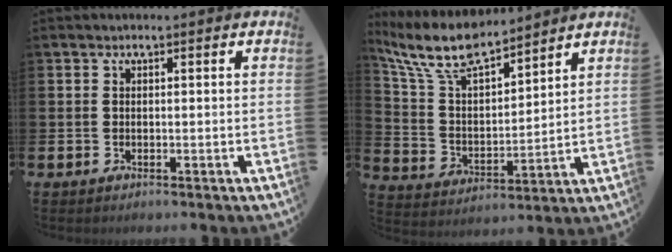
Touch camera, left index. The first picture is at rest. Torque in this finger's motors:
{"motor_torque": [0.78, -0.75, 0.21, 0.21]}